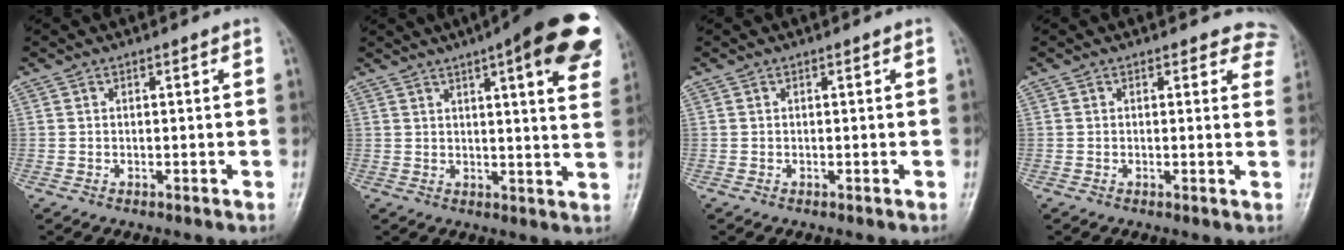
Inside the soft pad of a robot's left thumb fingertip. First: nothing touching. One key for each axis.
{"total": 20.2, "fx": 10.6, "fy": 4.8, "fz": 16.5, "tx": -0.199, "ty": -0.020, "tz": 0.124}
{"total": 0.0}
{"total": 5.2, "fx": 4.6, "fy": 2.5, "fz": 0.2, "tx": 0.046, "ty": -0.018, "tz": 0.020}